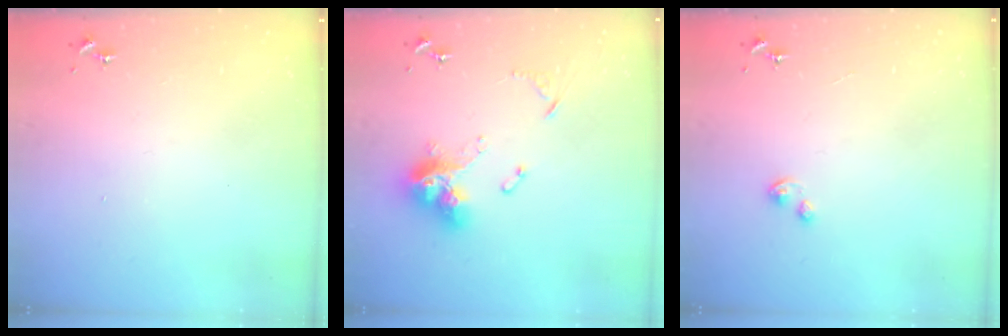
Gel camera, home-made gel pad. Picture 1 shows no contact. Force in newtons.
{"total": 16.0, "press": 16.0, "slide": 1.4}
{"total": 2.1, "press": 2.0, "slide": 0.5}